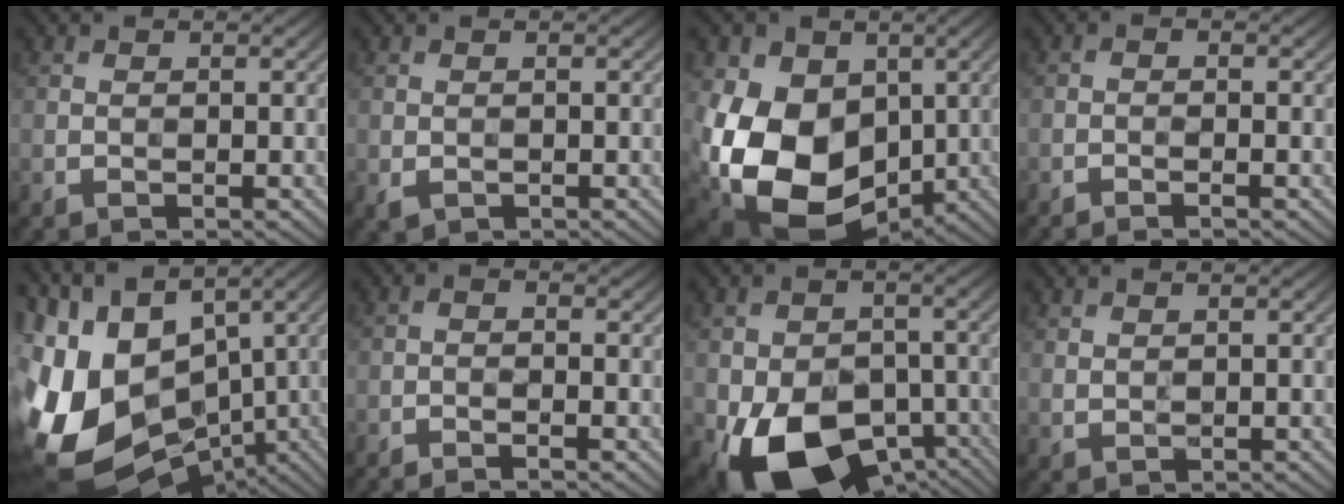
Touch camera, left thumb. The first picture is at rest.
{"total": 1.0, "force": [-0.3, 0.8, 0.4], "torque": [-0.011, -0.005, -0.003]}
{"total": 16.3, "force": [-0.7, 12.5, 10.4], "torque": [-0.221, -0.030, -0.002]}
{"total": 1.4, "force": [-0.9, 0.1, 1.1], "torque": [-0.013, 0.007, -0.023]}
{"total": 17.8, "force": [-1.5, 12.0, 13.1], "torque": [-0.274, -0.019, 0.011]}
{"total": 2.1, "force": [-1.3, 0.2, 1.5], "torque": [-0.023, 0.006, -0.034]}
{"total": 14.7, "force": [-6.2, 9.8, 9.1], "torque": [-0.157, -0.035, -0.094]}
{"total": 0.8, "force": [0.8, 0.3, -0.2], "torque": [0.002, 0.000, 0.020]}